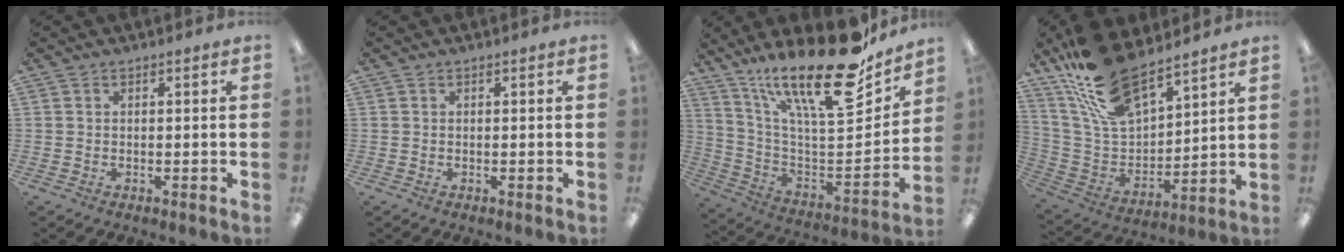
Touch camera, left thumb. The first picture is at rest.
{"total": 0.0}
{"total": 26.2, "force": [18.2, 7.3, 17.3], "torque": [-0.270, -0.126, 0.304]}
{"total": 19.4, "force": [15.2, 7.6, 9.4], "torque": [-0.198, -0.083, 0.279]}